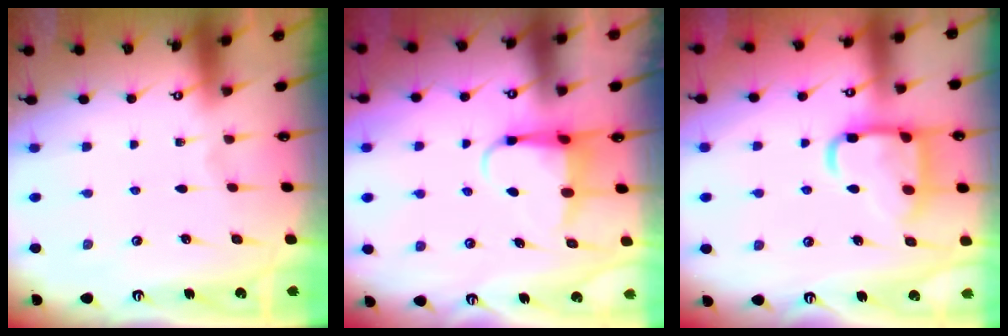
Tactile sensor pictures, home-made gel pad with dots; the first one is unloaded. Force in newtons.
{"total": 4.7, "press": 4.6, "slide": 0.5}
{"total": 15.5, "press": 15.4, "slide": 1.5}